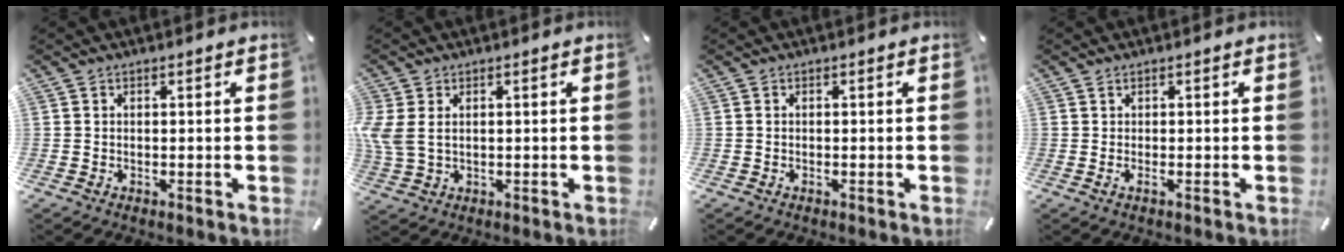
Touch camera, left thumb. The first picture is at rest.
{"total": 4.8, "force": [1.4, 2.9, 3.6], "torque": [-0.091, -0.005, 0.024]}
{"total": 0.0}
{"total": 1.2, "force": [0.0, 0.1, 1.2], "torque": [-0.021, -0.006, 0.001]}